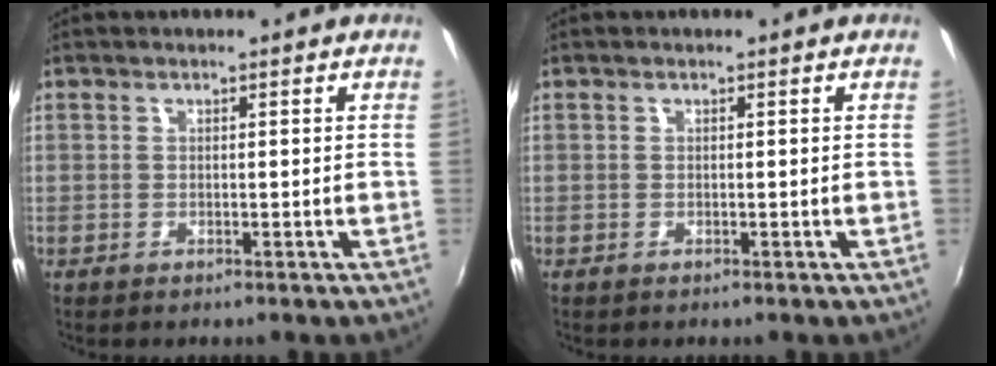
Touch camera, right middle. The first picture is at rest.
{"total": 0.0}